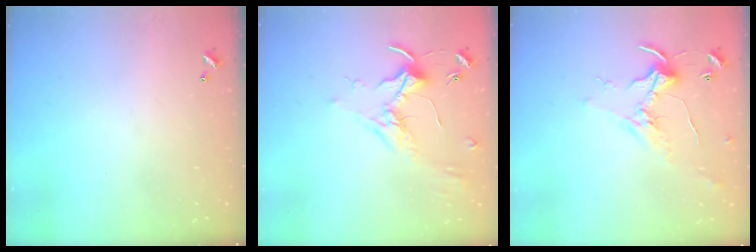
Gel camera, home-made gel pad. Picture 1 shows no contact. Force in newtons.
{"total": 1.7, "press": 1.6, "slide": 0.4}
{"total": 1.6, "press": 1.5, "slide": 0.5}